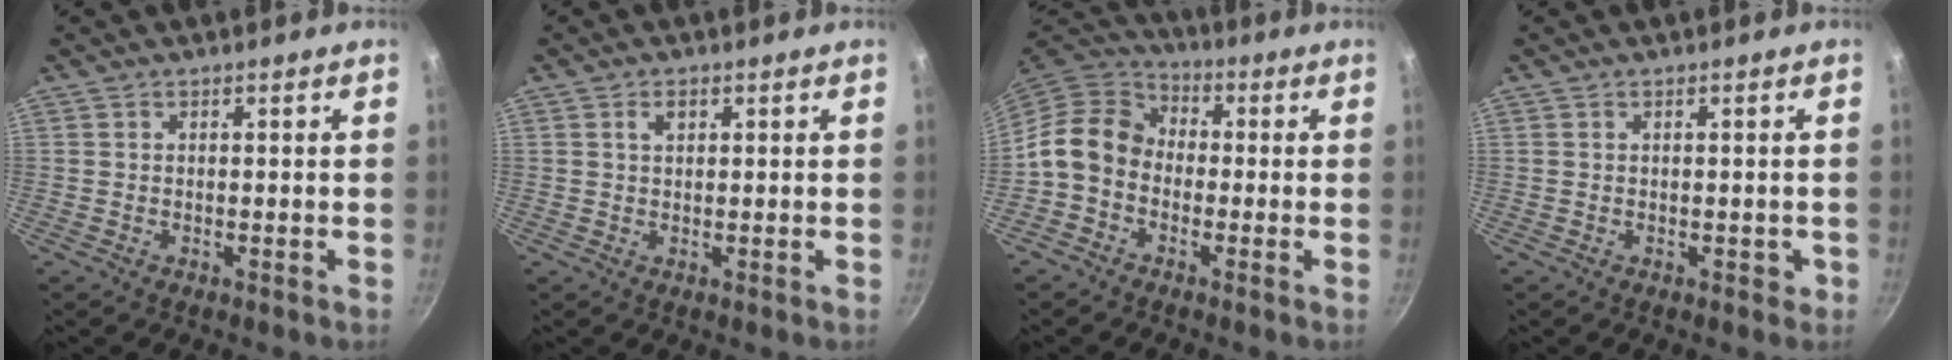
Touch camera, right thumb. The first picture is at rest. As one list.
[{"total": 2.0, "force": [0.8, 1.3, 1.4], "torque": [-0.017, 0.002, 0.013]}, {"total": 9.9, "force": [-1.6, 8.0, 5.7], "torque": [-0.078, 0.037, -0.055]}, {"total": 1.1, "force": [-0.1, 0.9, 0.7], "torque": [0.001, 0.003, 0.000]}]